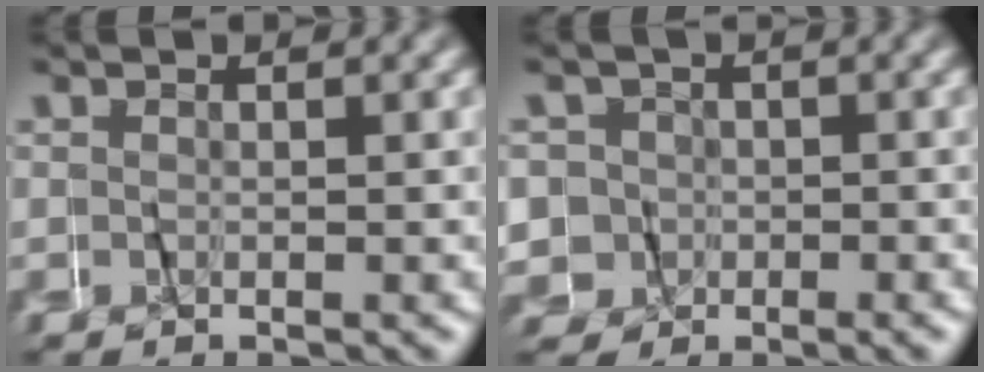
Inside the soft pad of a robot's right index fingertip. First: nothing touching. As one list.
[{"total": 7.7, "force": [-0.1, 7.5, 1.8], "torque": [-0.055, -0.008, -0.013]}]